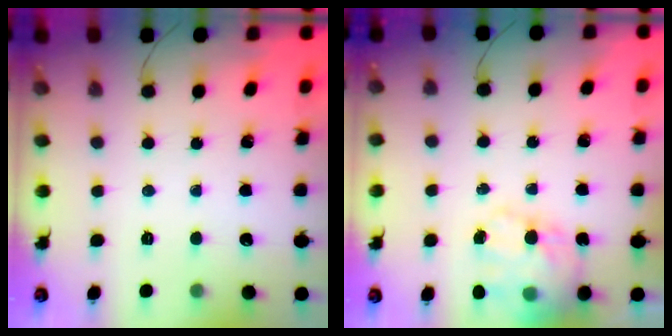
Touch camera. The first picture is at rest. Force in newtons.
{"total": 17.2, "press": 16.6, "slide": 4.3}